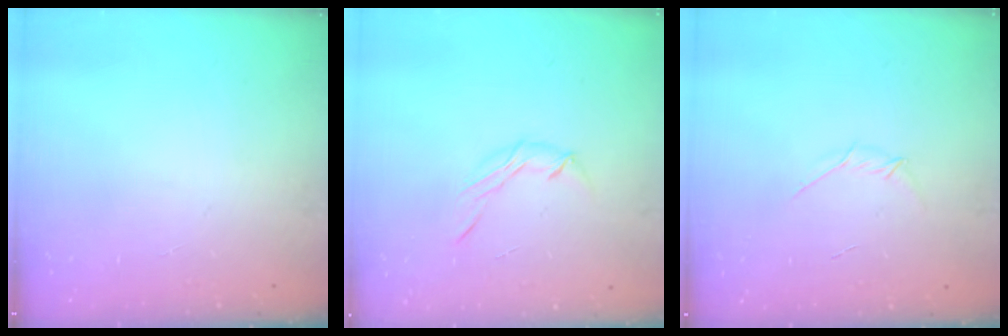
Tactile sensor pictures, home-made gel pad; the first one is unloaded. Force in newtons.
{"total": 6.4, "press": 6.4, "slide": 0.7}
{"total": 3.2, "press": 3.1, "slide": 0.8}